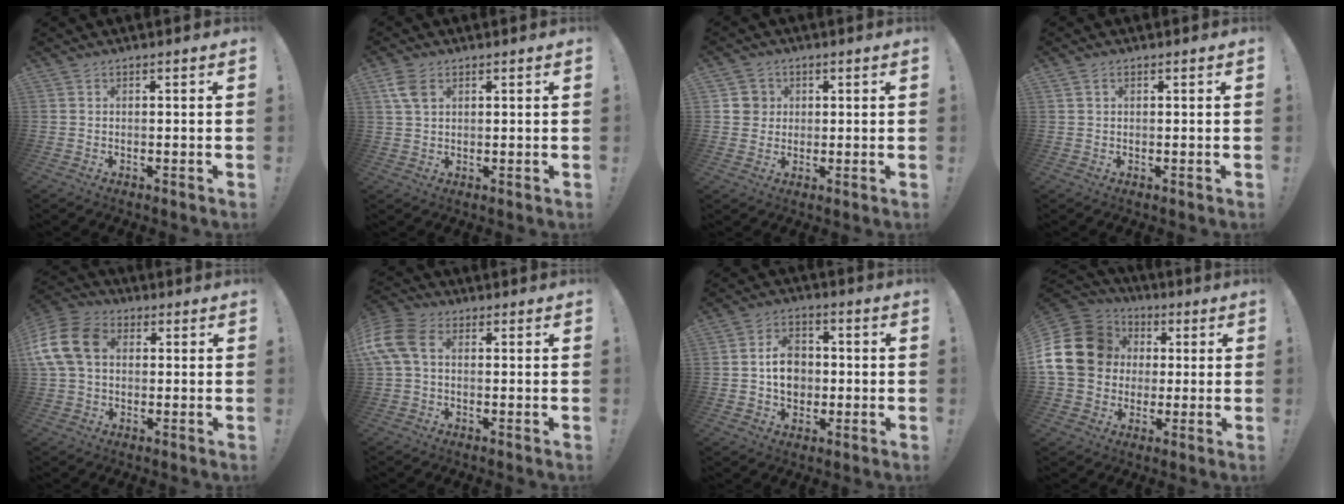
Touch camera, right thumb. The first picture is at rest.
{"total": 5.8, "force": [2.5, 3.5, 3.9], "torque": [-0.070, -0.001, 0.051]}
{"total": 4.8, "force": [1.2, 4.6, 0.8], "torque": [-0.007, 0.000, 0.023]}
{"total": 1.4, "force": [0.7, 0.9, 0.7], "torque": [-0.010, 0.000, 0.013]}
{"total": 15.4, "force": [2.2, 11.2, 10.3], "torque": [-0.203, 0.012, 0.045]}
{"total": 10.4, "force": [1.6, 6.3, 8.1], "torque": [-0.184, 0.000, 0.032]}
{"total": 10.2, "force": [-0.2, 8.3, 6.0], "torque": [-0.082, 0.013, 0.001]}
{"total": 21.0, "force": [3.1, 17.7, 10.9], "torque": [-0.199, -0.002, 0.080]}